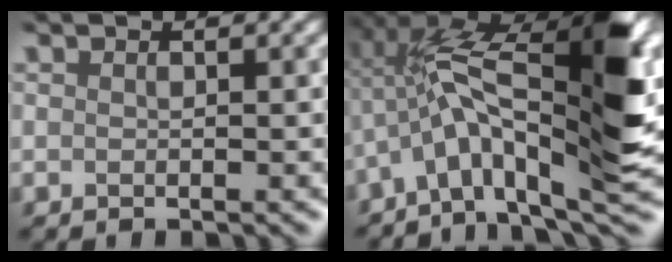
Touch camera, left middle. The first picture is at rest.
{"total": 12.3, "force": [0.7, 3.8, 11.7], "torque": [-0.205, 0.014, 0.009]}